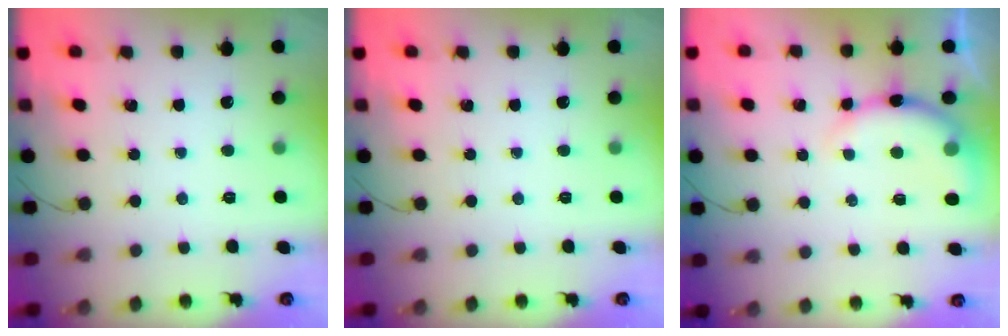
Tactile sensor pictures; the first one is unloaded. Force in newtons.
{"total": 0.0}
{"total": 8.5, "press": 8.4, "slide": 1.6}